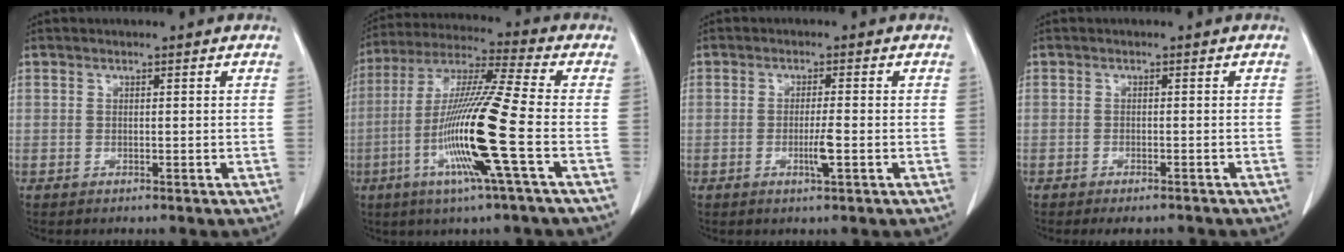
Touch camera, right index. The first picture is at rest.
{"total": 16.4, "force": [-4.5, -1.3, 15.7], "torque": [-0.315, -0.016, -0.097]}
{"total": 3.0, "force": [-0.9, 0.0, 2.9], "torque": [-0.055, -0.005, -0.016]}
{"total": 3.4, "force": [-2.9, 1.1, 1.3], "torque": [-0.012, -0.004, -0.037]}